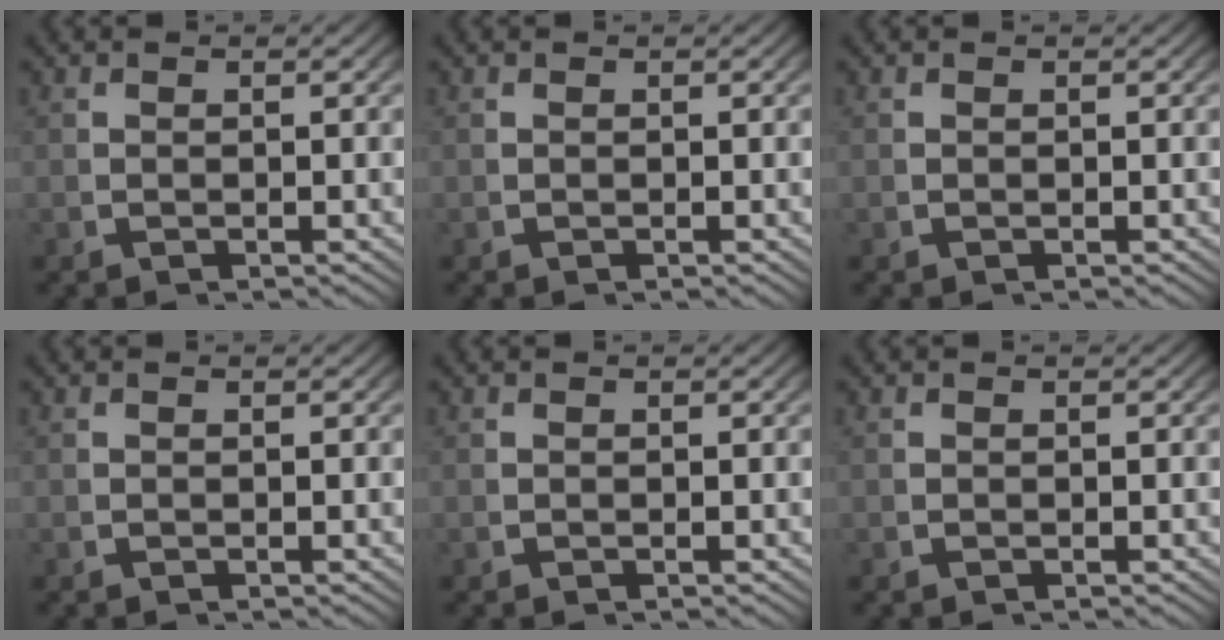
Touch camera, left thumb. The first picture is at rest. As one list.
[{"total": 0.0}, {"total": 0.0}, {"total": 0.0}, {"total": 0.0}, {"total": 0.0}]